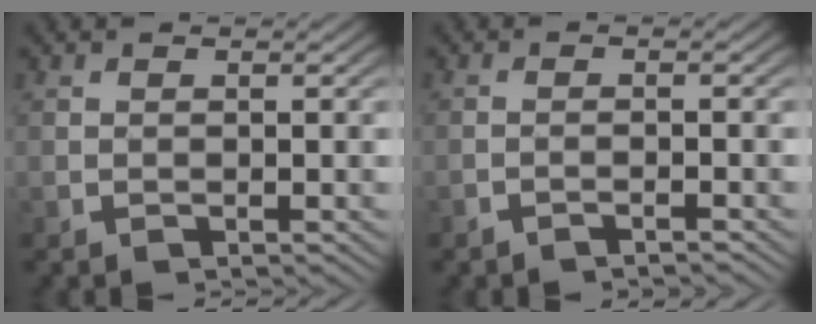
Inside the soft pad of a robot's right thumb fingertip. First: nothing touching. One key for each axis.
{"total": 1.4, "fx": -1.2, "fy": -0.1, "fz": 0.8, "tx": -0.015, "ty": 0.006, "tz": -0.026}